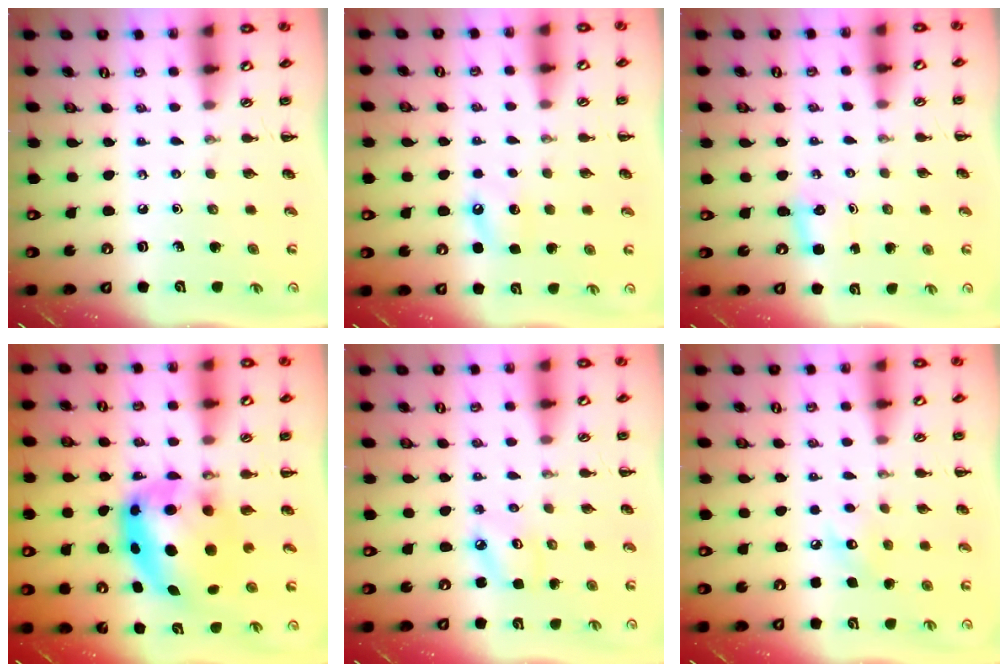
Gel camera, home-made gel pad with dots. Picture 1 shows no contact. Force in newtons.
{"total": 6.0, "press": 5.8, "slide": 1.6}
{"total": 2.6, "press": 2.5, "slide": 0.7}
{"total": 9.0, "press": 8.7, "slide": 2.3}
{"total": 3.8, "press": 3.7, "slide": 0.5}
{"total": 7.4, "press": 7.2, "slide": 1.3}